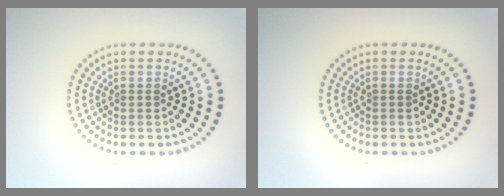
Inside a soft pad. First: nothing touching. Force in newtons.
{"total": 0.0}